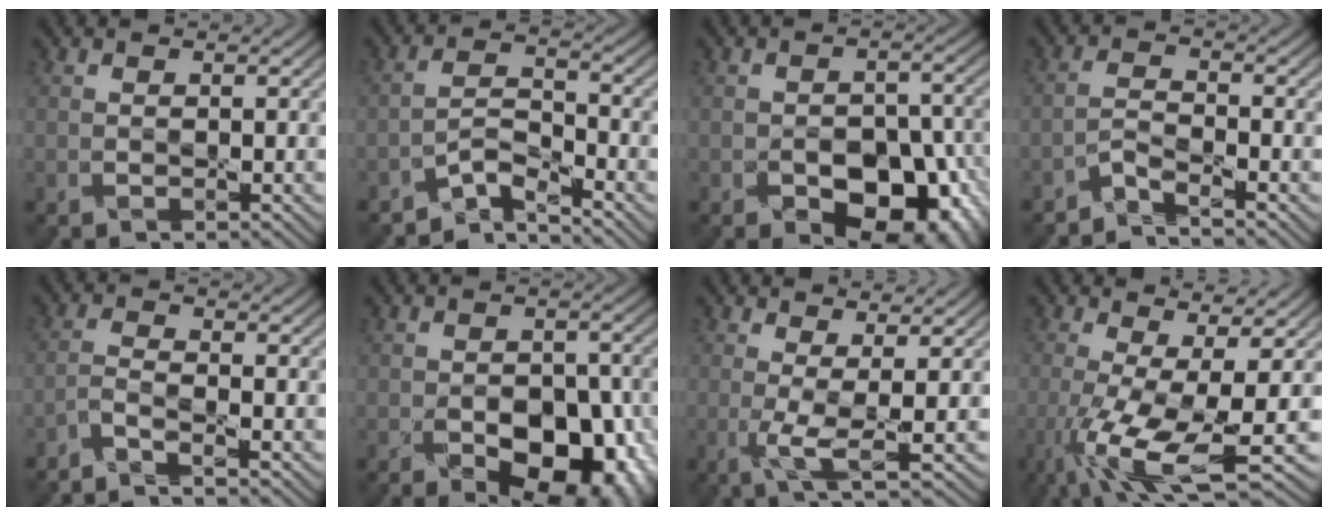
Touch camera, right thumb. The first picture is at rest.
{"total": 5.0, "force": [-4.5, 1.1, 2.0], "torque": [-0.038, 0.003, -0.096]}
{"total": 12.1, "force": [-5.7, 7.2, 8.0], "torque": [-0.102, -0.014, -0.075]}
{"total": 3.0, "force": [-2.8, 0.3, 0.8], "torque": [-0.020, -0.001, -0.069]}
{"total": 2.6, "force": [-2.3, 0.3, 1.2], "torque": [-0.021, -0.004, -0.063]}
{"total": 13.4, "force": [-6.1, 8.2, 8.7], "torque": [-0.094, -0.022, -0.068]}
{"total": 3.2, "force": [0.2, 0.4, 3.2], "torque": [-0.067, -0.003, 0.003]}
{"total": 9.6, "force": [-3.0, 2.2, 8.8], "torque": [-0.178, -0.015, -0.049]}